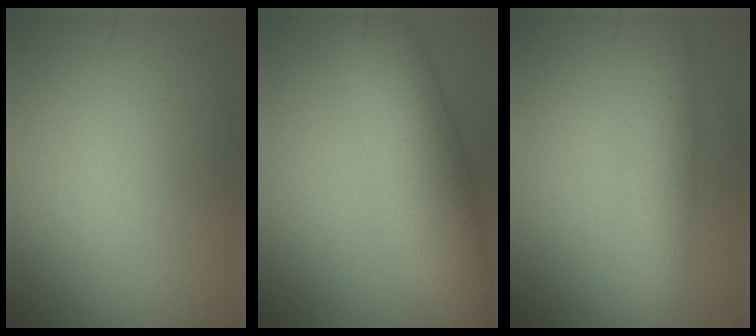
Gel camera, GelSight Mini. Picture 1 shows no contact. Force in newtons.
{"total": 9.4, "press": 9.4, "slide": 0.3}
{"total": 4.5, "press": 4.5, "slide": 0.2}